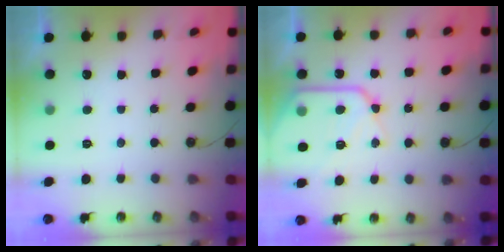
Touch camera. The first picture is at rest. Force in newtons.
{"total": 13.8, "press": 13.7, "slide": 1.4}